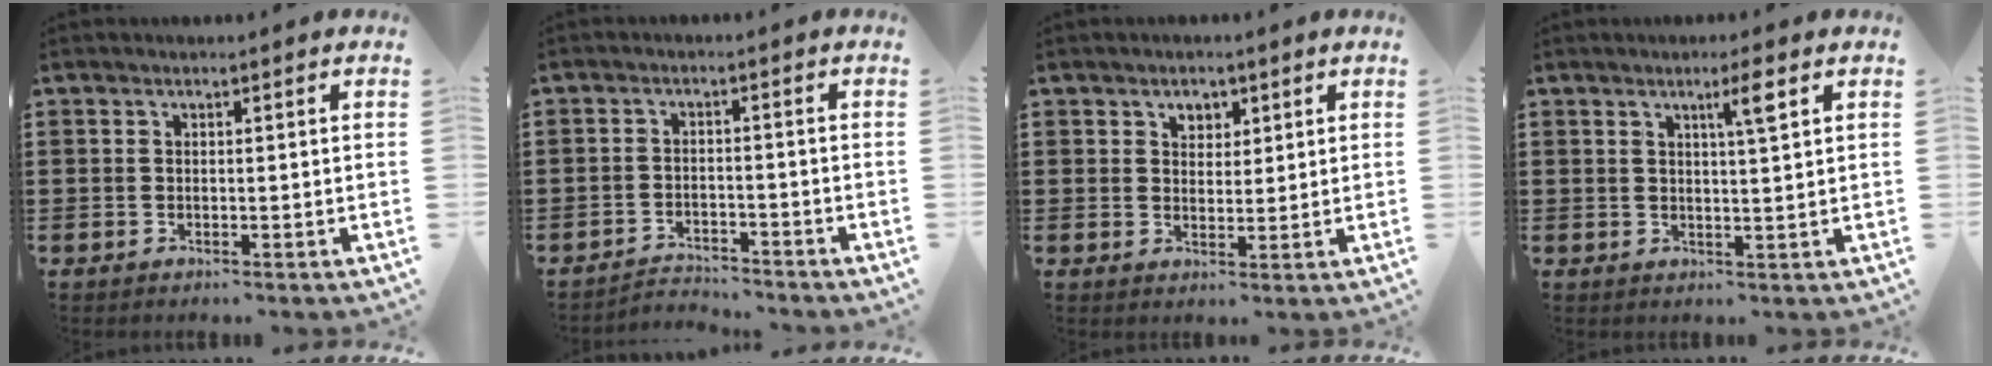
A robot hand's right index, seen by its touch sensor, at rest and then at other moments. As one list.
[{"total": 2.8, "force": [-2.8, 0.3, -0.1], "torque": [-0.008, -0.002, -0.061]}, {"total": 2.5, "force": [1.5, 1.9, 0.8], "torque": [-0.017, 0.006, 0.023]}, {"total": 3.3, "force": [1.7, -0.1, 2.8], "torque": [-0.045, -0.009, 0.024]}]